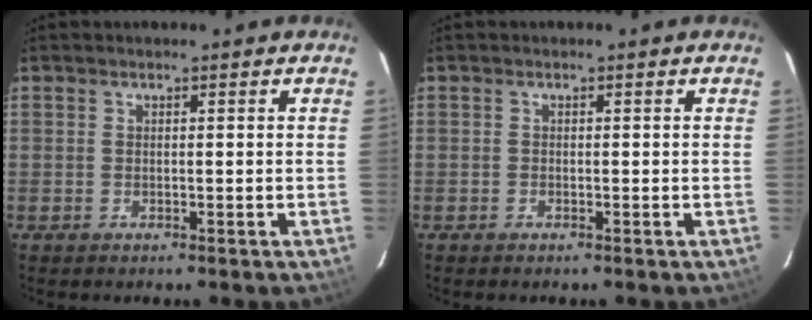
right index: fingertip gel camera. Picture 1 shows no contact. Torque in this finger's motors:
{"motor_torque": [0.10, -0.06, 0.00, -0.01]}